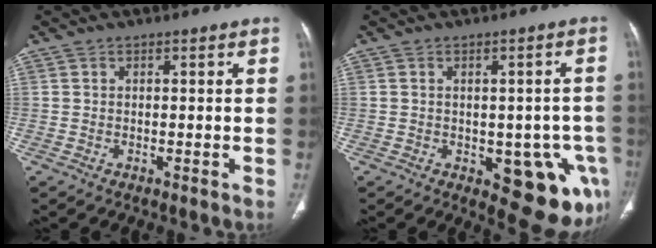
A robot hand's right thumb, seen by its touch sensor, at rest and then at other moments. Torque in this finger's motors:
{"motor_torque": [1.54, 1.64, 0.02, -0.04, 0.19]}